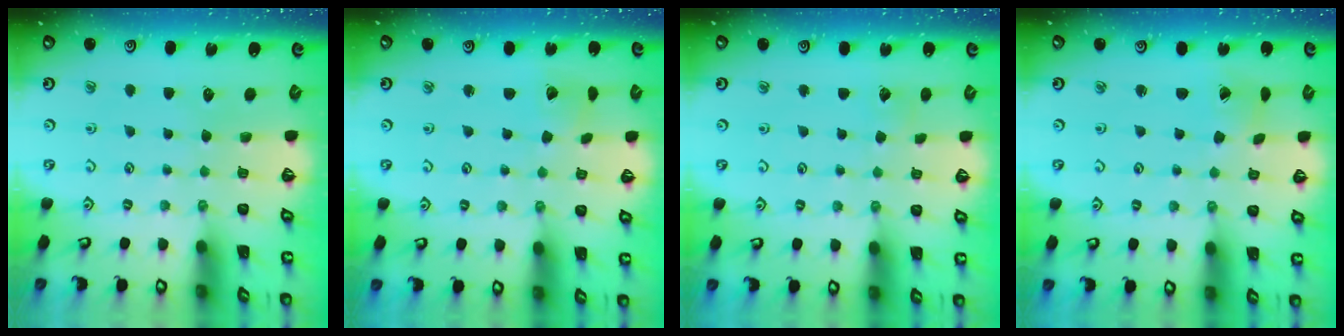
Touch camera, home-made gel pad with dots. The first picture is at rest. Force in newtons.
{"total": 2.8, "press": 2.8, "slide": 0.3}
{"total": 2.2, "press": 2.2, "slide": 0.2}
{"total": 1.5, "press": 1.4, "slide": 0.2}